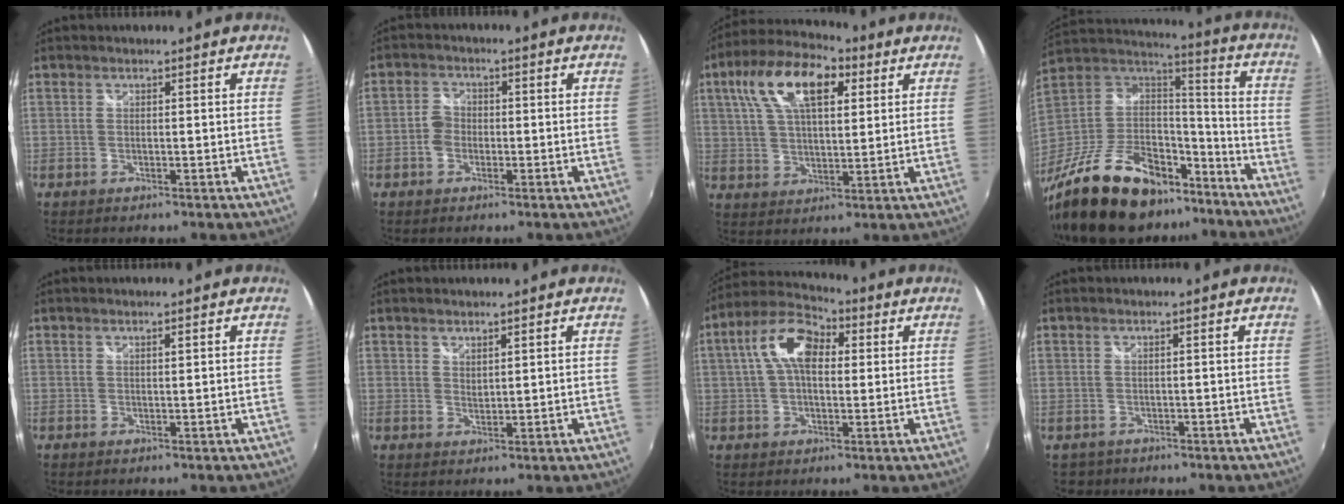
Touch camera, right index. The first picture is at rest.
{"total": 3.0, "force": [-1.1, 2.4, 1.4], "torque": [-0.027, 0.010, -0.023]}
{"total": 15.6, "force": [6.5, 7.3, 12.2], "torque": [-0.232, 0.035, 0.108]}
{"total": 33.0, "force": [-22.6, 16.2, 17.7], "torque": [-0.371, 0.005, -0.349]}
{"total": 0.7, "force": [0.5, 0.0, 0.5], "torque": [-0.007, 0.005, 0.012]}
{"total": 1.8, "force": [1.5, 0.7, 0.7], "torque": [-0.009, 0.000, 0.027]}
{"total": 11.4, "force": [2.4, 6.4, 9.1], "torque": [-0.178, 0.032, 0.036]}
{"total": 1.7, "force": [-0.8, 1.4, 0.4], "torque": [-0.012, -0.003, -0.008]}